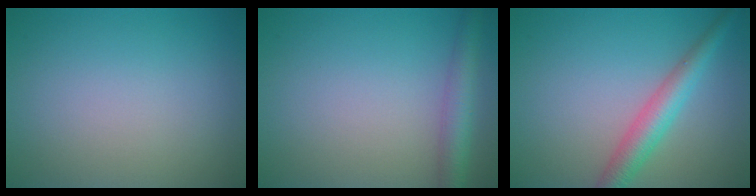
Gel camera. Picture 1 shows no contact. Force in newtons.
{"total": 3.4, "press": 3.4, "slide": 0.0}
{"total": 3.8, "press": 3.8, "slide": 0.0}